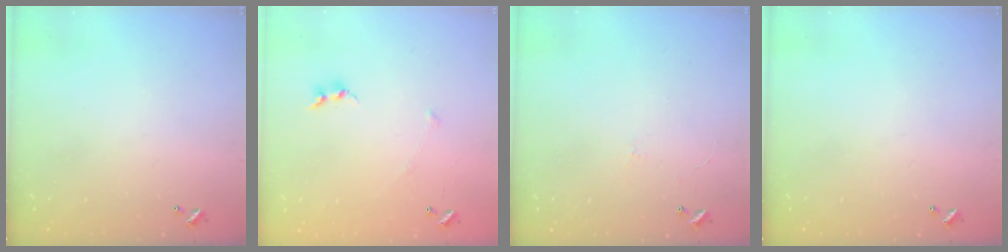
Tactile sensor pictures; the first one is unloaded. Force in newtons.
{"total": 6.1, "press": 6.0, "slide": 0.6}
{"total": 1.8, "press": 1.7, "slide": 0.4}
{"total": 0.0}